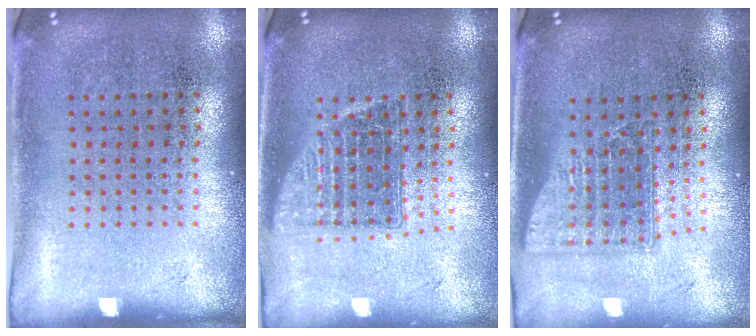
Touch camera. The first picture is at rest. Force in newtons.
{"total": 1.4, "press": 1.1, "slide": 0.8}
{"total": 1.5, "press": 1.2, "slide": 1.0}